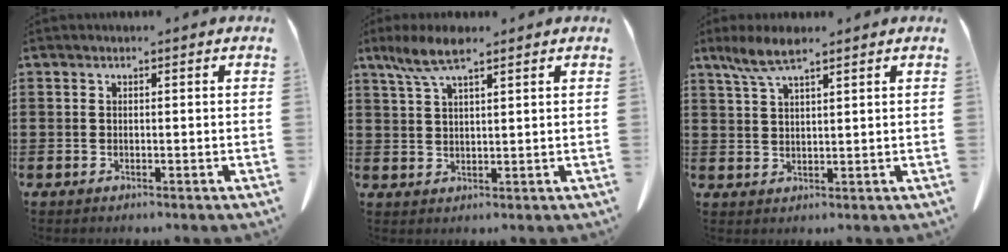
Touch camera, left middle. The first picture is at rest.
{"total": 5.7, "force": [3.6, 1.3, 4.3], "torque": [-0.097, -0.001, 0.062]}
{"total": 4.9, "force": [3.4, 0.9, 3.5], "torque": [-0.075, 0.001, 0.061]}